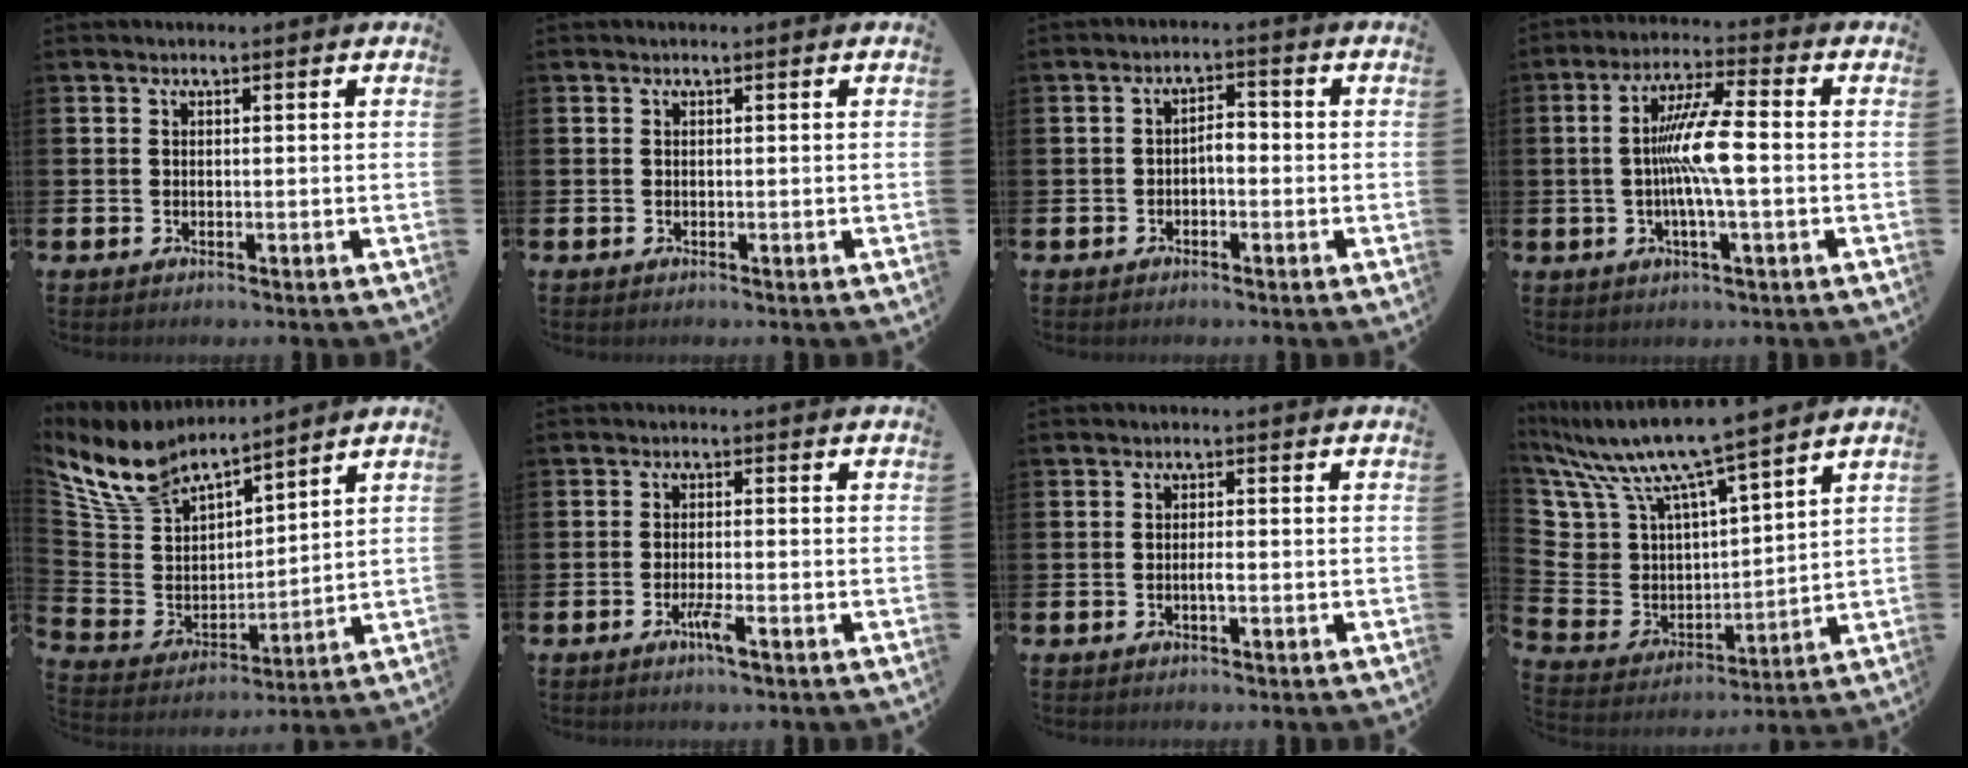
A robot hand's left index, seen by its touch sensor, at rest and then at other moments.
{"total": 0.0}
{"total": 2.1, "force": [-1.0, 1.0, 1.5], "torque": [-0.031, 0.010, -0.024]}
{"total": 8.4, "force": [-0.4, 1.0, 8.3], "torque": [-0.167, -0.001, -0.017]}
{"total": 8.6, "force": [7.7, 3.2, 1.9], "torque": [-0.083, -0.056, 0.139]}
{"total": 2.3, "force": [-1.3, 0.2, 1.8], "torque": [-0.035, 0.000, -0.022]}
{"total": 1.0, "force": [-0.4, 0.1, 0.9], "torque": [-0.017, -0.002, -0.008]}
{"total": 9.7, "force": [9.1, 2.5, 2.5], "torque": [-0.107, -0.066, 0.160]}